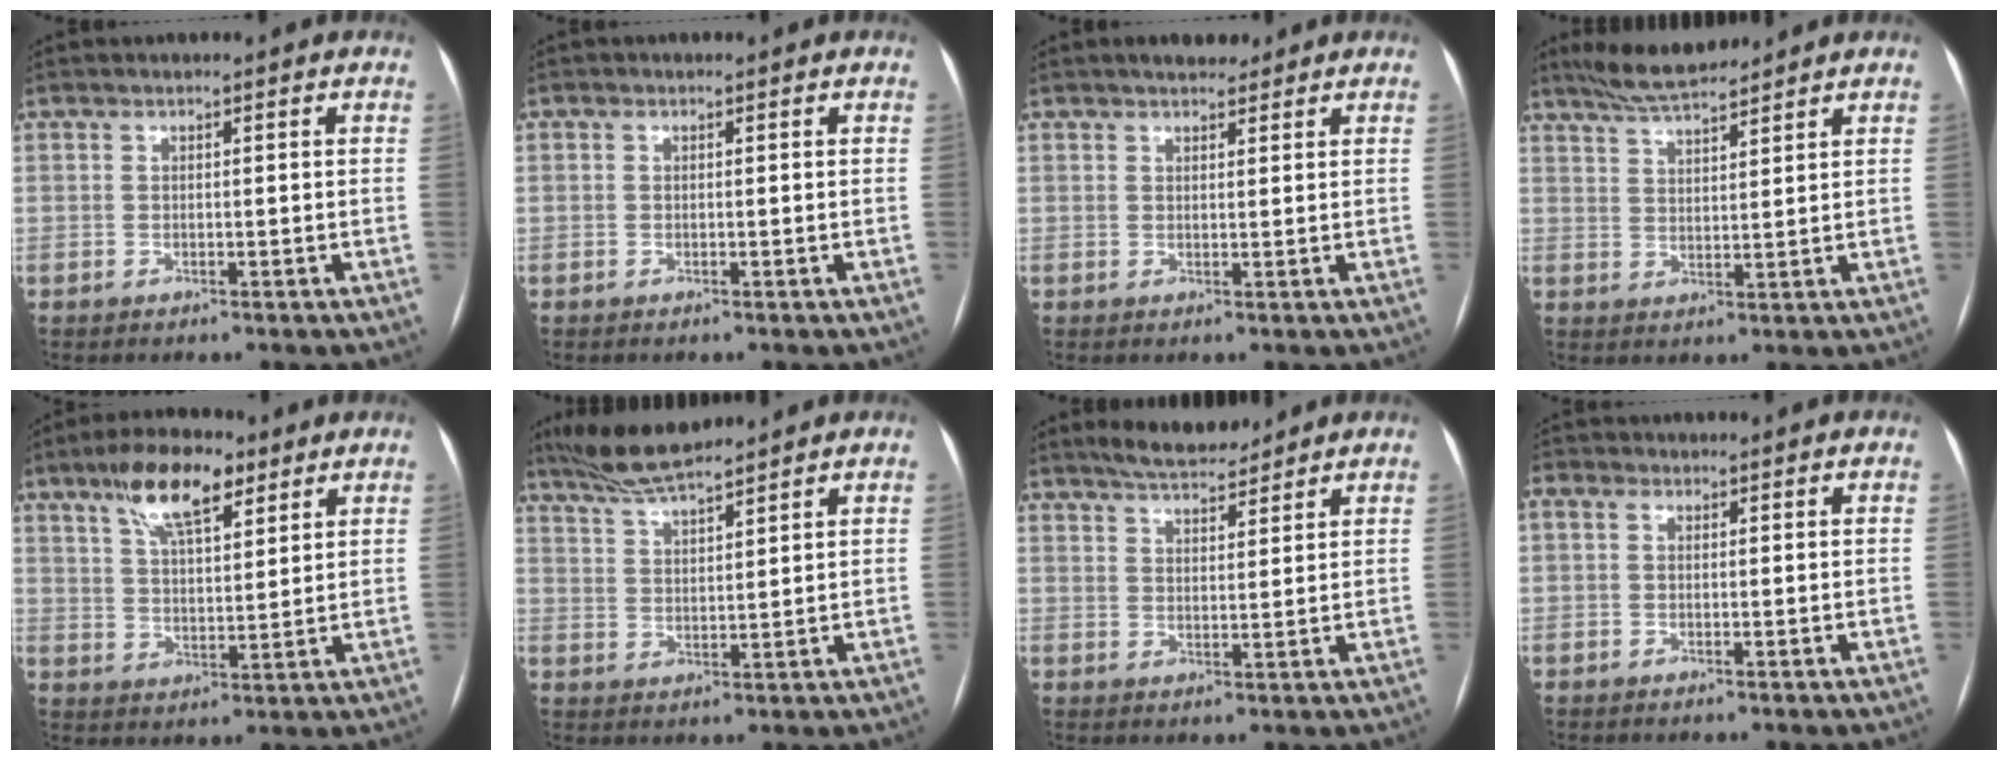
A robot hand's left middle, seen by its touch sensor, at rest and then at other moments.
{"total": 0.0}
{"total": 3.9, "force": [3.2, 1.5, 1.7], "torque": [-0.026, 0.013, 0.050]}
{"total": 7.9, "force": [7.1, 0.6, 3.4], "torque": [-0.065, 0.017, 0.129]}
{"total": 10.6, "force": [6.5, 3.6, 7.5], "torque": [-0.138, 0.017, 0.115]}
{"total": 8.4, "force": [7.6, 0.2, 3.6], "torque": [-0.071, 0.019, 0.142]}
{"total": 6.8, "force": [6.2, 1.3, 2.5], "torque": [-0.045, 0.012, 0.107]}
{"total": 1.5, "force": [0.3, 1.1, 0.9], "torque": [-0.024, 0.012, 0.003]}